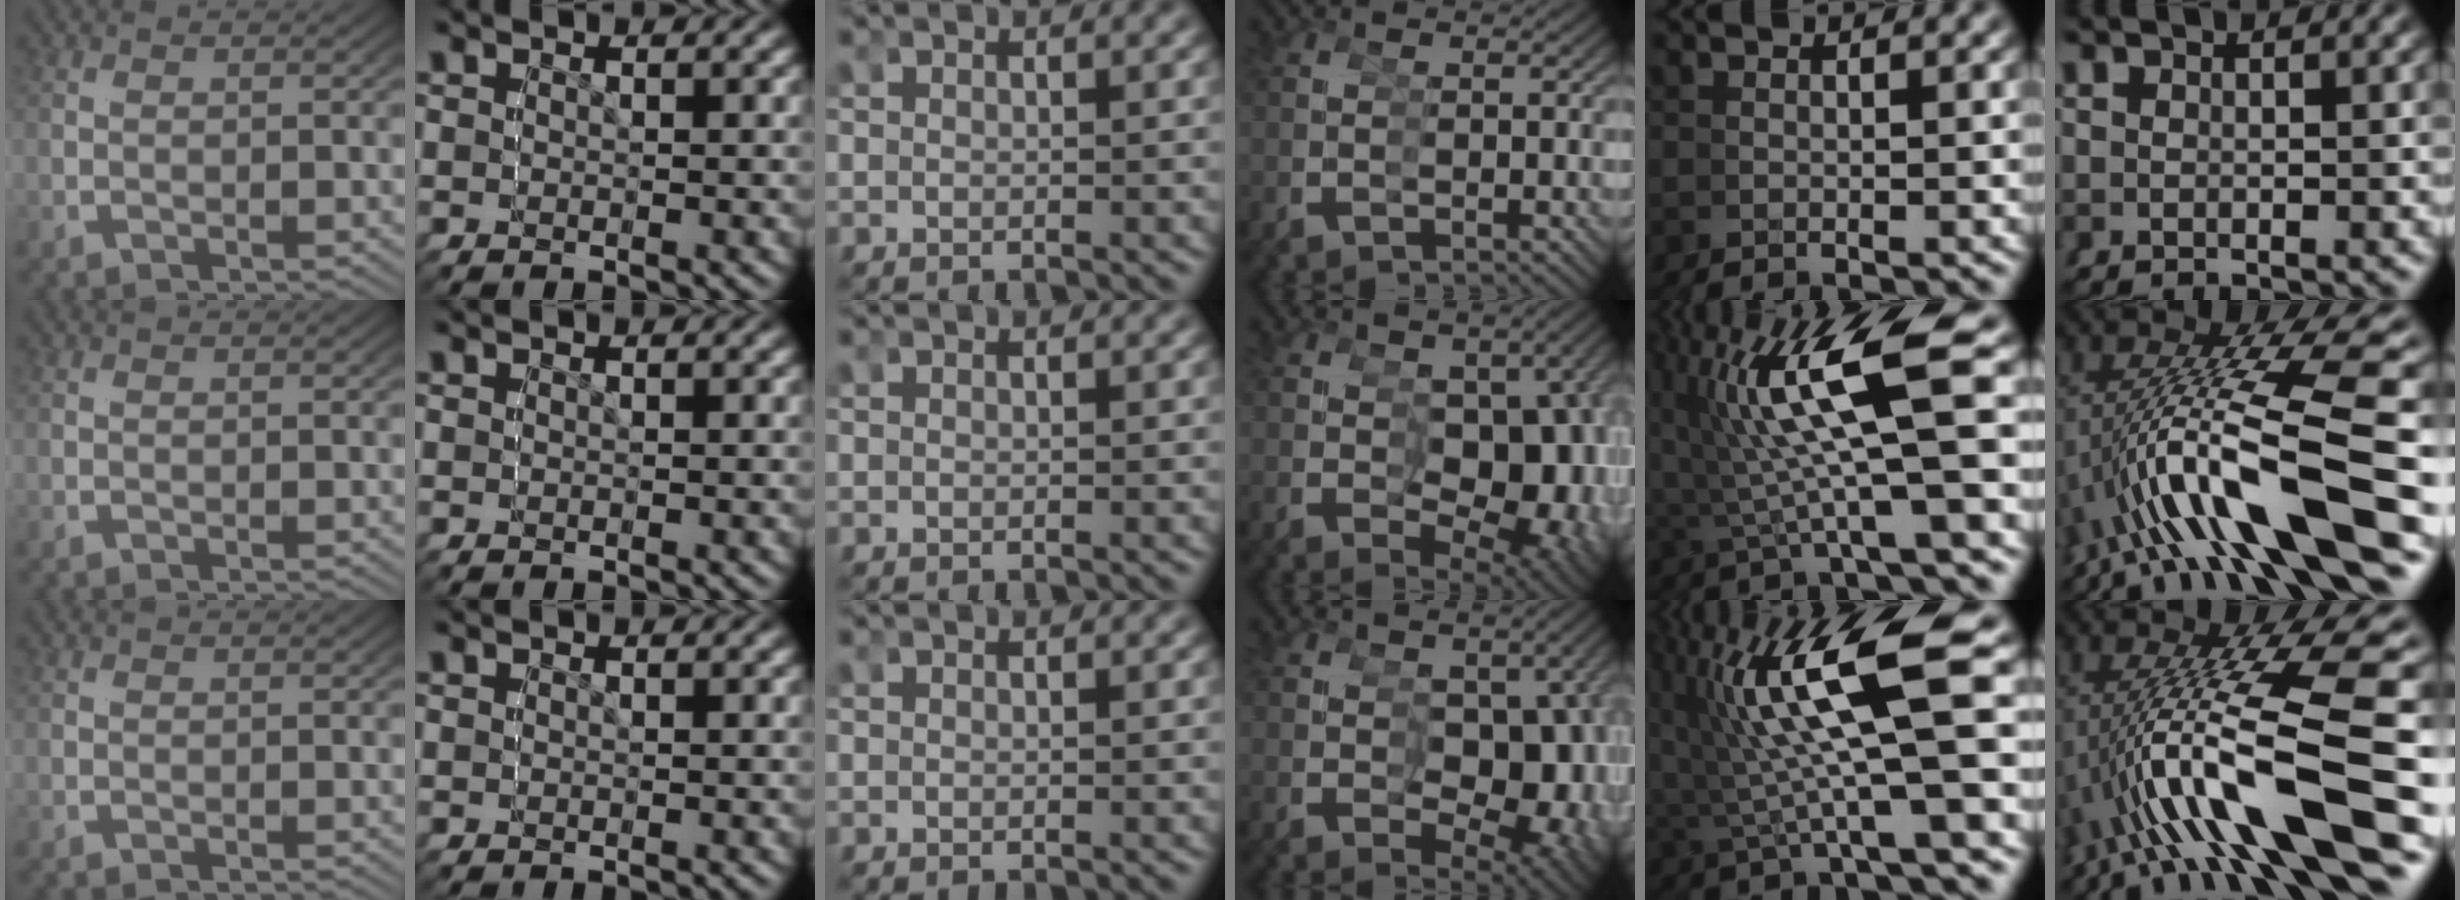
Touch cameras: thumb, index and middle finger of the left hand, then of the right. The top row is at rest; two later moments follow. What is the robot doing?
{"motion": "grasp_and_lifting", "object": "condiment"}